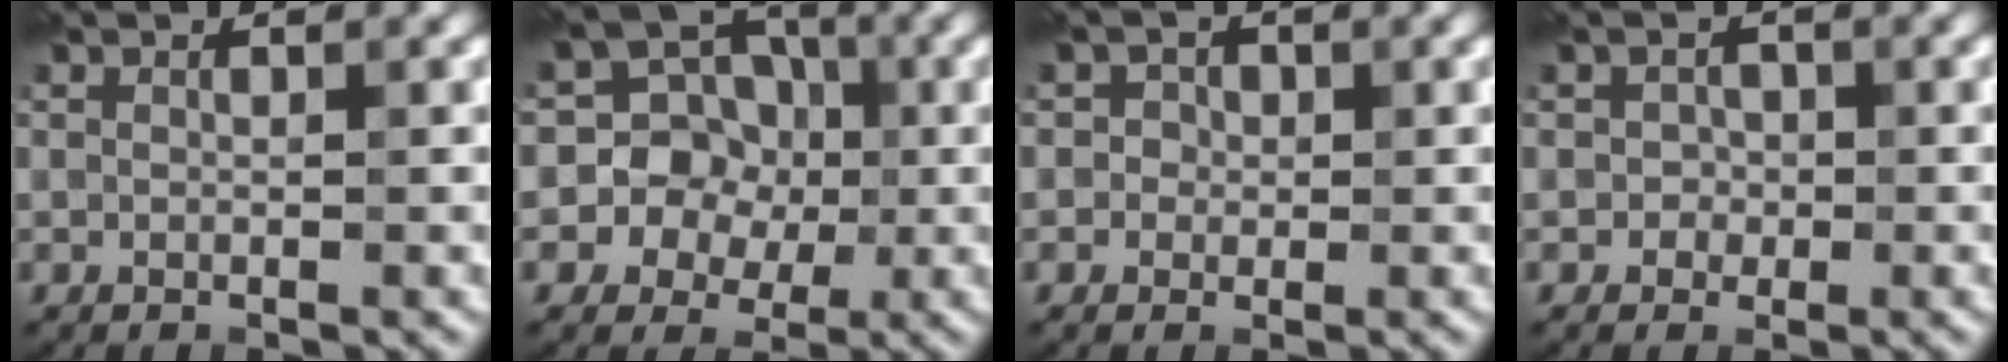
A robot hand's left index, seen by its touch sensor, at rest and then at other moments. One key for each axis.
{"total": 7.5, "fx": 0.1, "fy": 7.3, "fz": 1.8, "tx": -0.020, "ty": 0.048, "tz": -0.037}
{"total": 1.9, "fx": 0.0, "fy": 1.8, "fz": 0.4, "tx": 0.010, "ty": 0.012, "tz": -0.017}
{"total": 1.1, "fx": -0.3, "fy": 1.1, "fz": 0.0, "tx": 0.012, "ty": 0.004, "tz": -0.009}